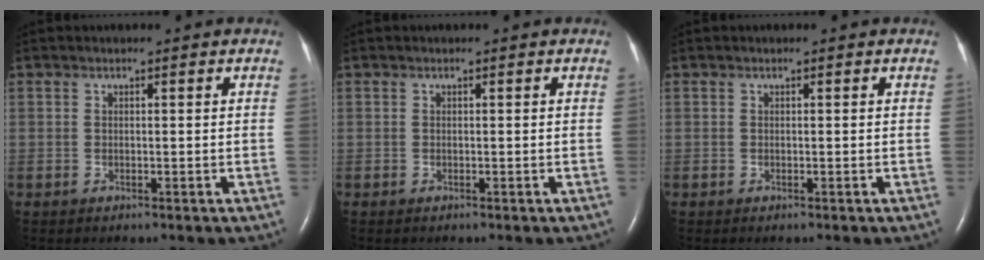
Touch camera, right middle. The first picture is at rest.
{"total": 0.0}
{"total": 0.0}